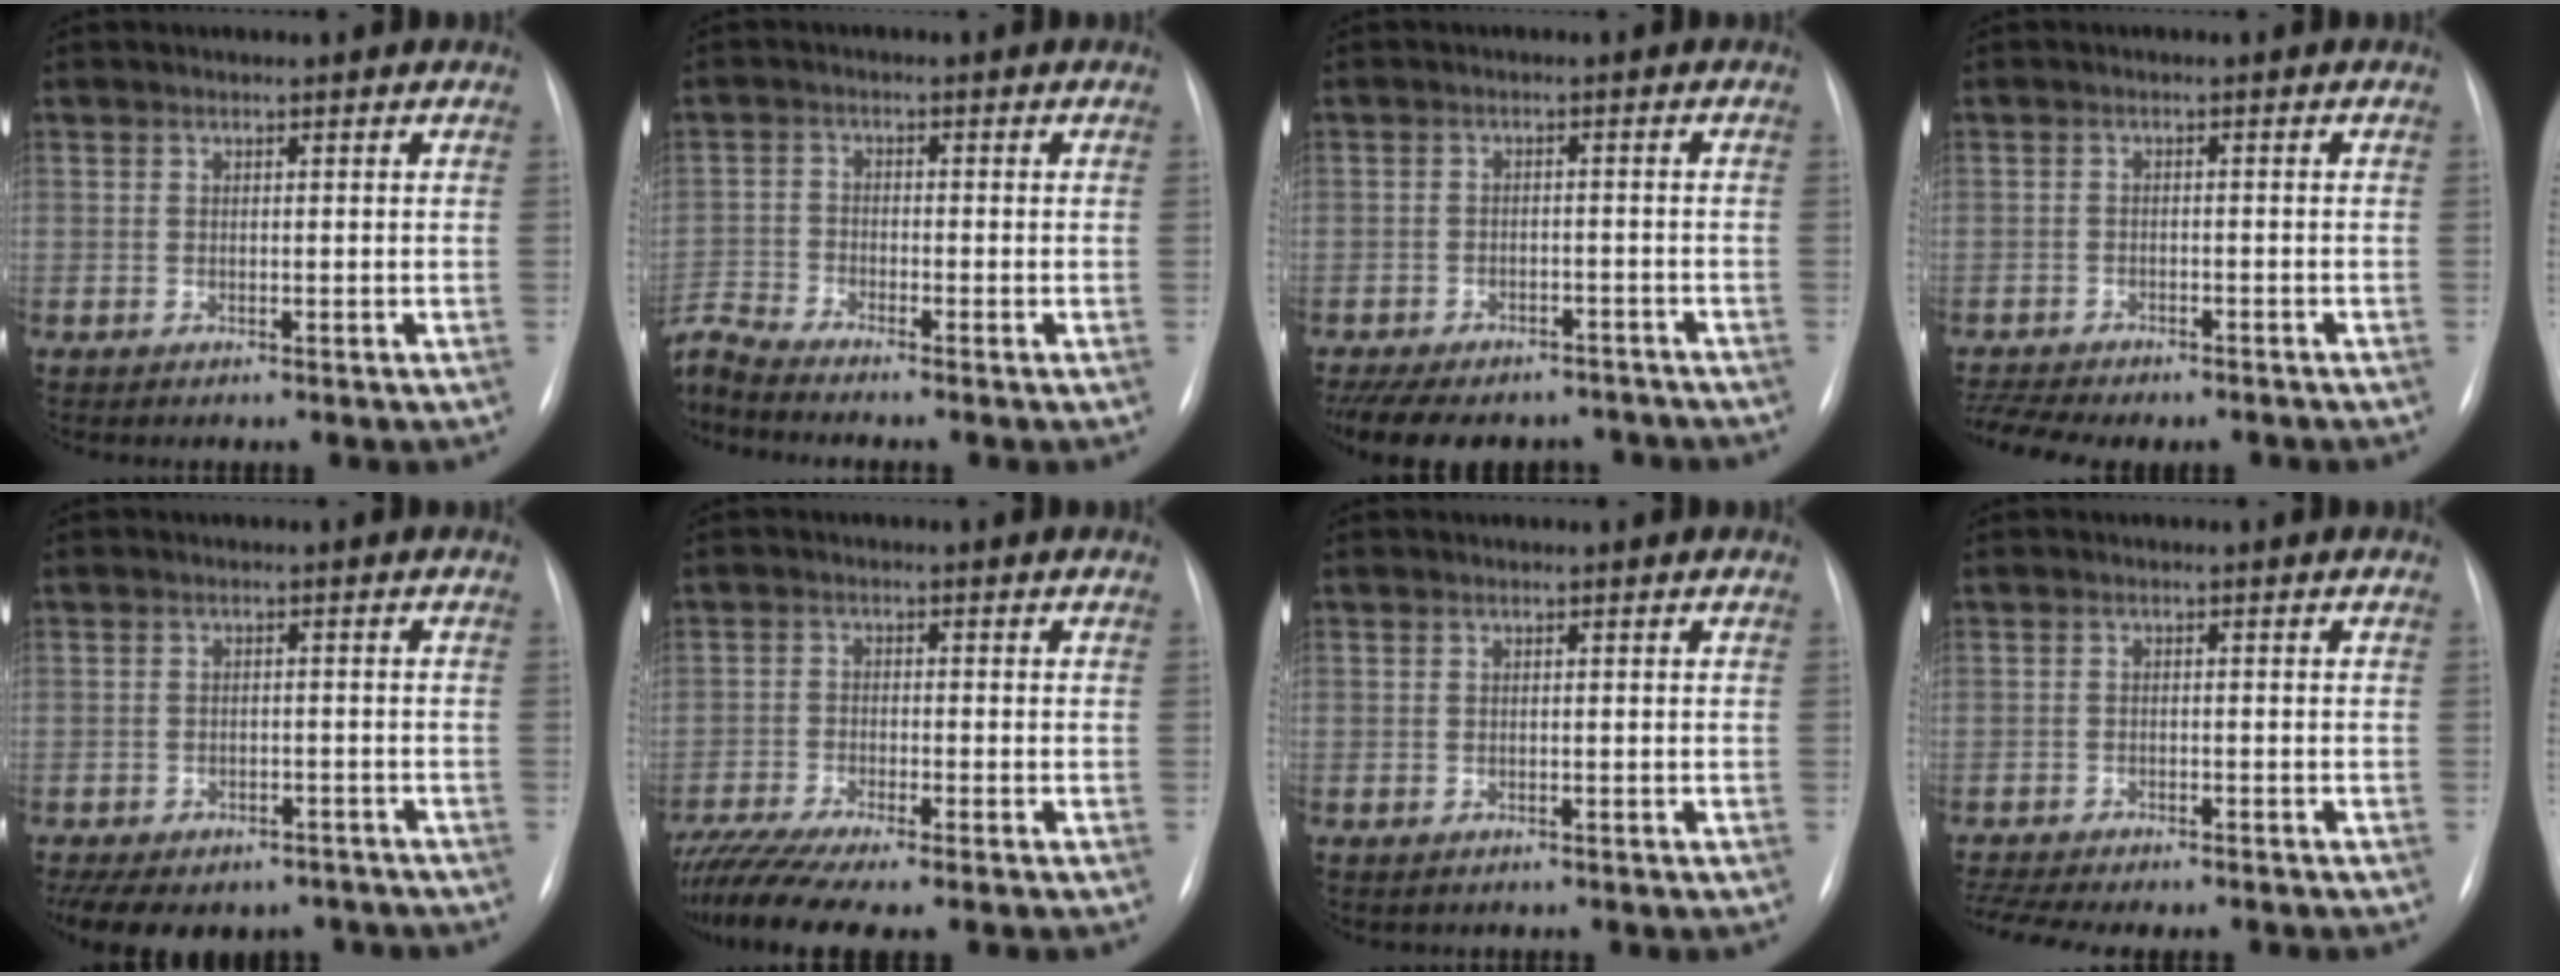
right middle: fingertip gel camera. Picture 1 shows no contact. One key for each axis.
{"total": 5.6, "fx": -5.4, "fy": -1.4, "fz": 0.7, "tx": -0.025, "ty": -0.002, "tz": -0.106}
{"total": 16.6, "fx": -13.6, "fy": 7.5, "fz": 5.9, "tx": -0.151, "ty": 0.000, "tz": -0.173}
{"total": 9.0, "fx": -8.0, "fy": 2.4, "fz": 3.5, "tx": -0.056, "ty": 0.005, "tz": -0.111}
{"total": 15.1, "fx": -11.6, "fy": 8.0, "fz": 5.6, "tx": -0.130, "ty": 0.006, "tz": -0.137}
{"total": 10.1, "fx": -8.6, "fy": 0.4, "fz": 5.3, "tx": -0.090, "ty": -0.016, "tz": -0.139}
{"total": 0.7, "fx": -0.6, "fy": 0.5, "fz": 0.1, "tx": -0.010, "ty": 0.001, "tz": -0.006}
{"total": 11.9, "fx": -10.5, "fy": 2.7, "fz": 4.9, "tx": -0.087, "ty": -0.003, "tz": -0.141}